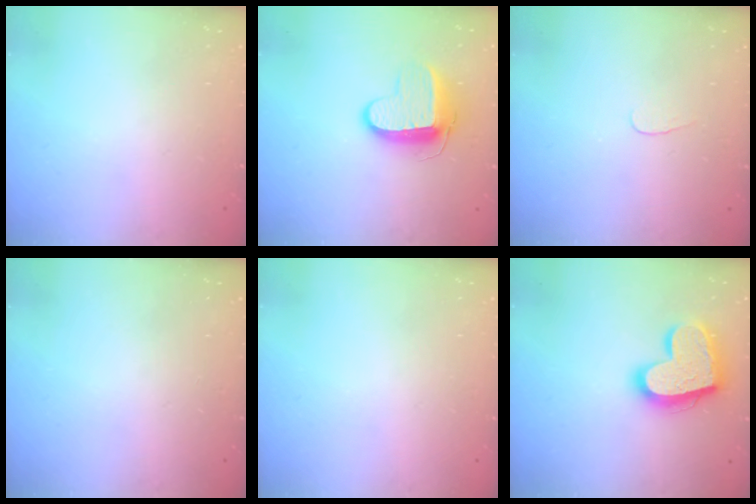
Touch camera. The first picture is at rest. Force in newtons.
{"total": 10.3, "press": 10.3, "slide": 1.0}
{"total": 2.8, "press": 2.7, "slide": 0.3}
{"total": 0.0}
{"total": 0.0}
{"total": 20.2, "press": 20.2, "slide": 1.5}